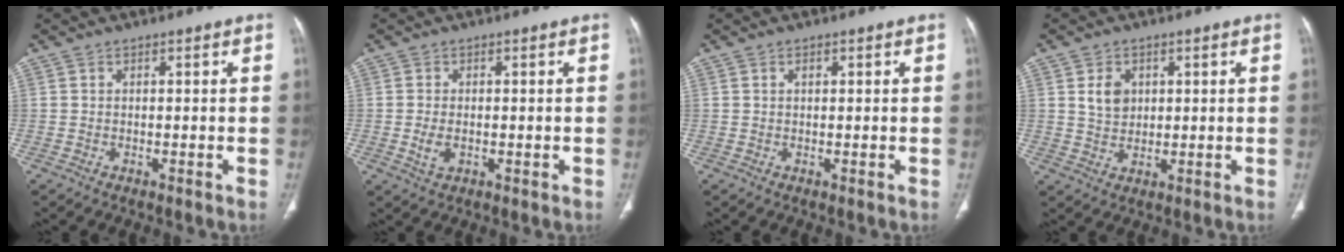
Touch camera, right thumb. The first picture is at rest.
{"total": 3.1, "force": [-0.3, 1.9, 2.4], "torque": [-0.050, -0.004, -0.004]}
{"total": 0.9, "force": [0.4, 0.4, 0.6], "torque": [-0.006, 0.000, 0.006]}
{"total": 4.6, "force": [1.5, 3.5, 2.6], "torque": [-0.028, -0.010, 0.030]}